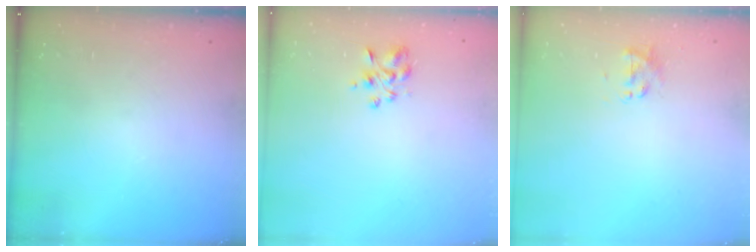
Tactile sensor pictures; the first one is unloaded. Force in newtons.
{"total": 3.8, "press": 3.6, "slide": 1.0}
{"total": 2.3, "press": 2.2, "slide": 0.7}